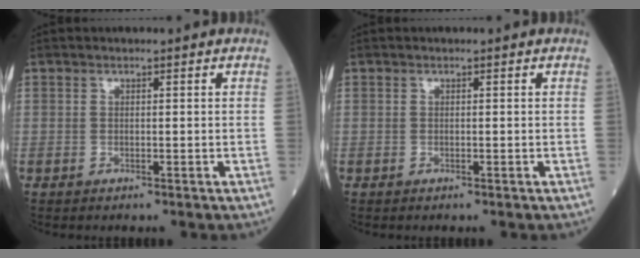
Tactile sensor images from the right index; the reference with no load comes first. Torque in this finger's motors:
{"motor_torque": [0.02, 0.00, -0.04, -0.01]}